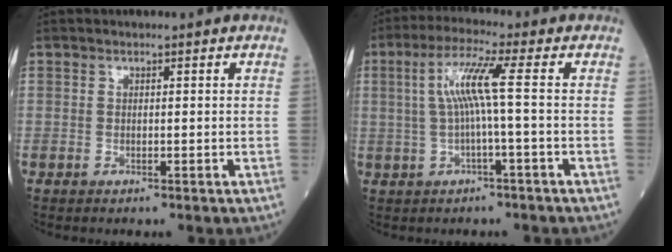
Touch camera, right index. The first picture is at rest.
{"total": 6.9, "force": [0.3, -0.5, 6.9], "torque": [-0.140, 0.017, 0.009]}